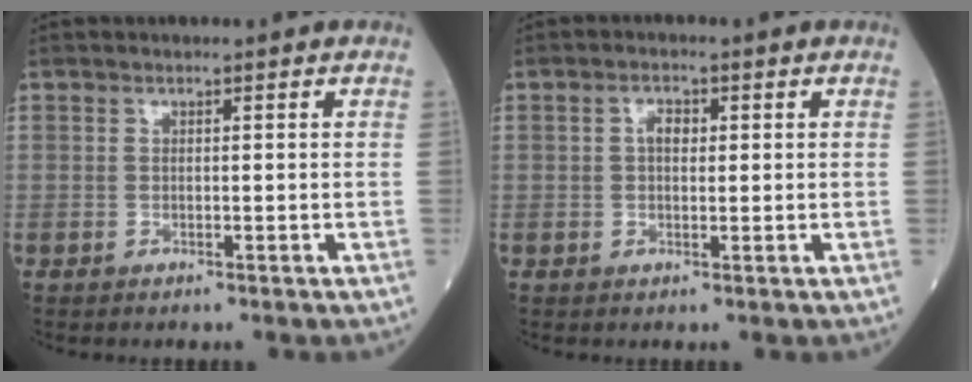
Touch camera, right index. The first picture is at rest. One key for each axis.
{"total": 2.2, "fx": 0.4, "fy": 1.3, "fz": 1.8, "tx": -0.033, "ty": 0.006, "tz": 0.006}